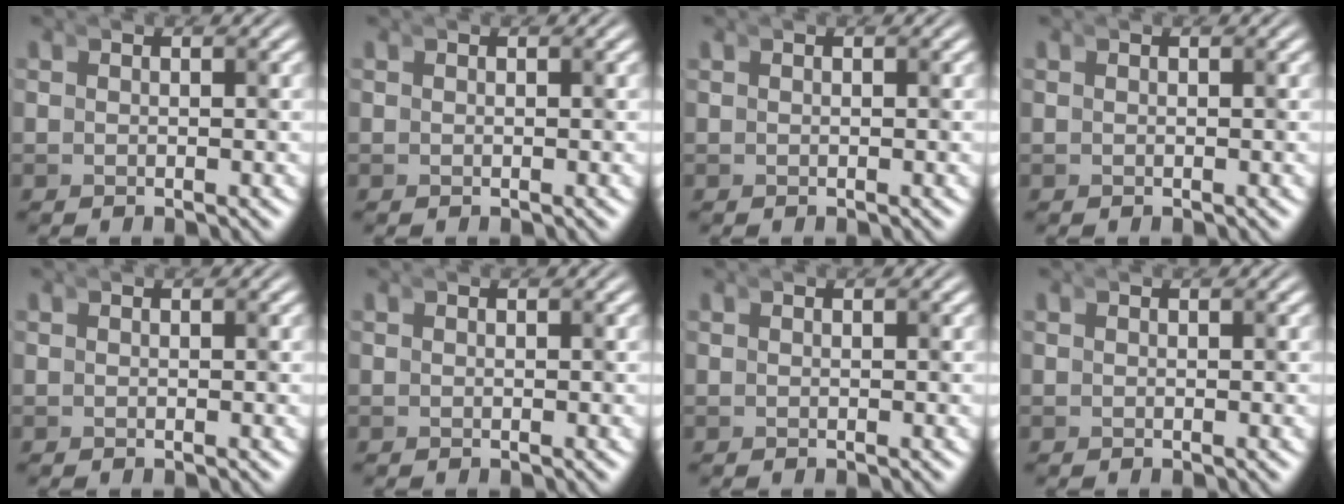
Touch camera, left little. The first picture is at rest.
{"total": 0.0}
{"total": 0.0}
{"total": 0.0}
{"total": 0.0}
{"total": 0.0}
{"total": 0.0}
{"total": 0.0}